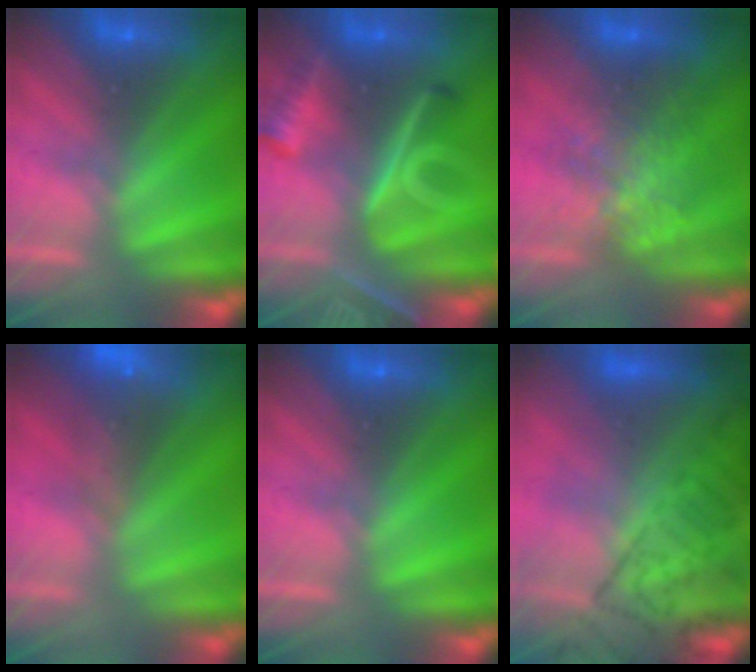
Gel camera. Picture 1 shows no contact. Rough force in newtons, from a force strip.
{"total": 7.4}
{"total": 2.2}
{"total": 12.7}
{"total": 0.0}
{"total": 7.6}